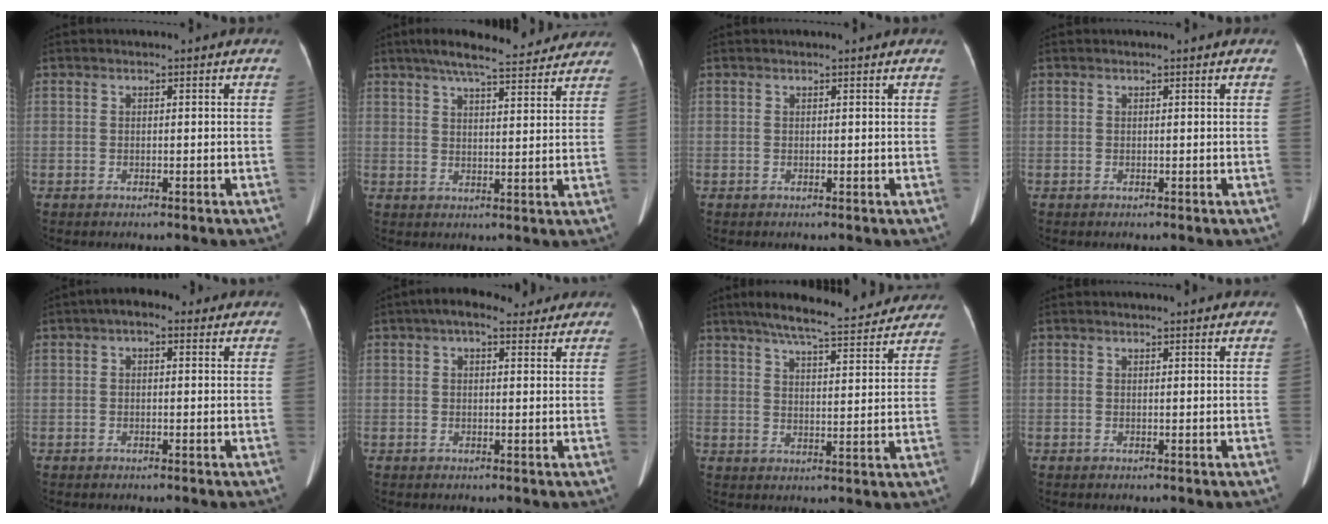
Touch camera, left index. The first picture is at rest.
{"total": 15.0, "force": [13.1, 2.6, 6.9], "torque": [-0.106, 0.030, 0.177]}
{"total": 1.5, "force": [1.4, 0.1, 0.5], "torque": [-0.009, 0.012, 0.019]}
{"total": 0.9, "force": [0.8, 0.1, 0.2], "torque": [-0.009, 0.012, 0.012]}
{"total": 3.2, "force": [1.7, 1.7, 2.1], "torque": [-0.036, 0.026, 0.022]}
{"total": 6.3, "force": [4.7, 2.4, 3.5], "torque": [-0.054, 0.039, 0.070]}
{"total": 17.7, "force": [15.7, 2.6, 7.6], "torque": [-0.113, 0.016, 0.206]}
{"total": 3.7, "force": [3.5, 0.4, 1.0], "torque": [-0.015, 0.013, 0.038]}